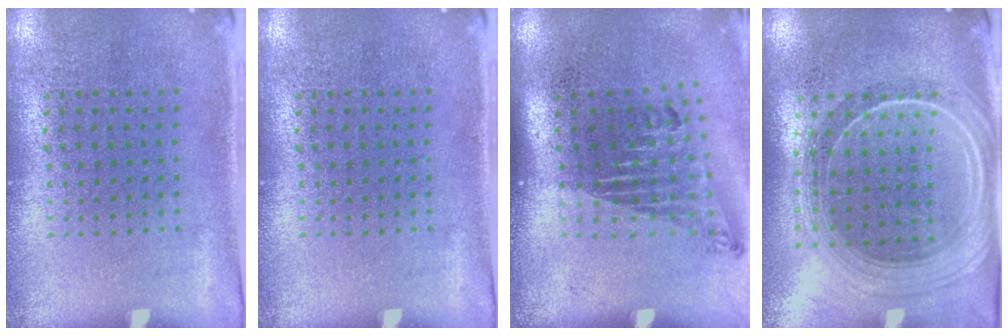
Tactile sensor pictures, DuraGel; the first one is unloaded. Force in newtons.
{"total": 0.0}
{"total": 1.7, "press": 1.1, "slide": 1.3}
{"total": 2.4, "press": 2.0, "slide": 1.3}